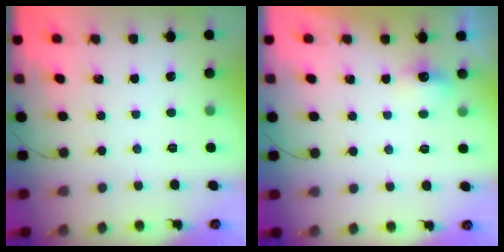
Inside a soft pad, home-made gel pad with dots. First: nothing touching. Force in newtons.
{"total": 4.4, "press": 4.1, "slide": 1.6}